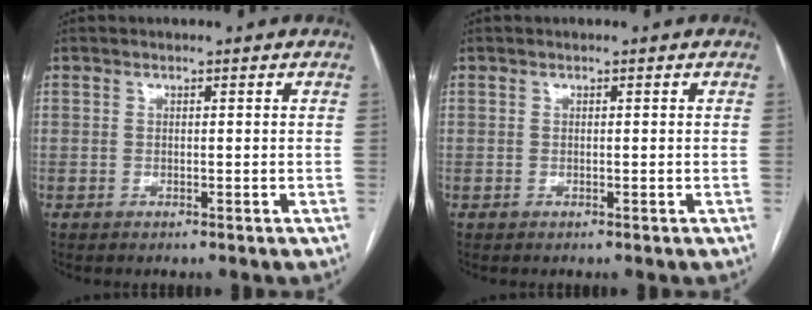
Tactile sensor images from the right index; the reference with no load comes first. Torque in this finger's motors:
{"motor_torque": [0.00, 0.00, 0.00, 0.01]}